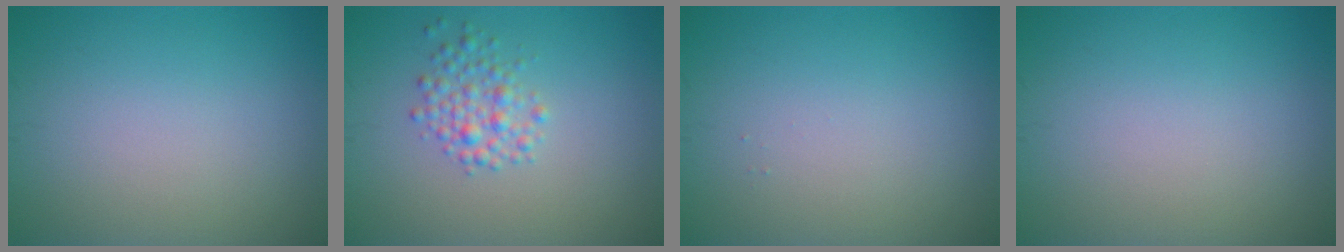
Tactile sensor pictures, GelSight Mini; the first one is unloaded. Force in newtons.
{"total": 2.4, "press": 2.4, "slide": 0.1}
{"total": 0.0}
{"total": 0.0}